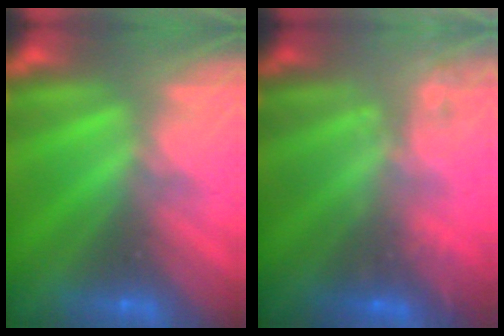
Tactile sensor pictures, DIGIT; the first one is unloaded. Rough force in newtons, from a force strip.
{"total": 2.1}